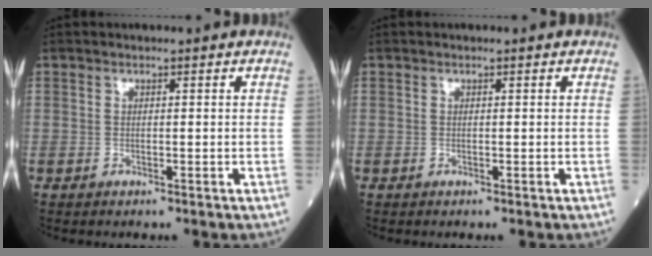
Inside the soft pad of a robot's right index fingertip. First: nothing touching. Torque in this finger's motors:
{"motor_torque": [0.01, 0.00, 0.00, 0.01]}